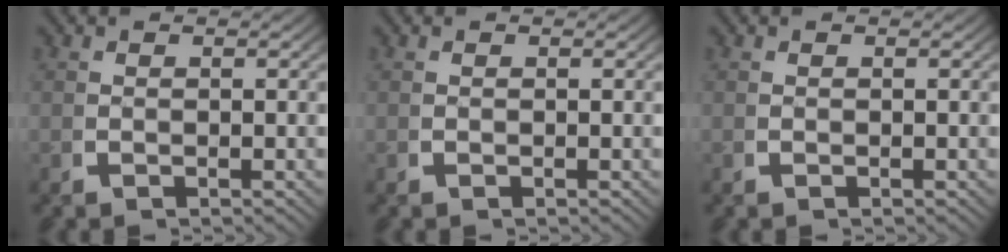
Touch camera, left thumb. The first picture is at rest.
{"total": 0.0}
{"total": 0.0}